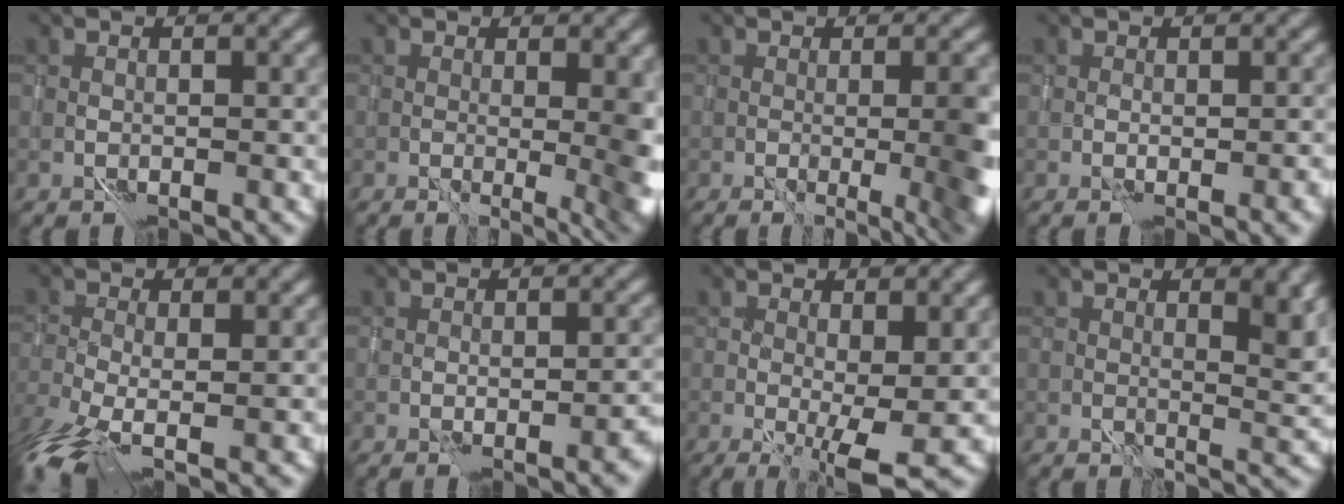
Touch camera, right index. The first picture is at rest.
{"total": 7.3, "force": [0.8, 2.8, 6.7], "torque": [-0.036, 0.001, 0.024]}
{"total": 8.7, "force": [-0.6, 3.2, 8.1], "torque": [-0.064, -0.001, 0.015]}
{"total": 2.6, "force": [-0.6, 0.8, 2.4], "torque": [-0.032, -0.004, 0.004]}
{"total": 6.0, "force": [-2.2, 2.5, 5.0], "torque": [-0.094, -0.020, -0.036]}
{"total": 2.7, "force": [-1.0, 0.7, 2.4], "torque": [-0.032, 0.000, -0.003]}
{"total": 3.5, "force": [0.5, 0.4, 3.4], "torque": [-0.060, -0.003, 0.012]}
{"total": 4.5, "force": [2.8, 1.0, 3.4], "torque": [-0.032, 0.004, 0.047]}